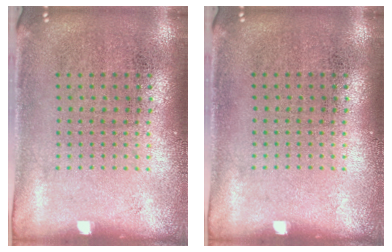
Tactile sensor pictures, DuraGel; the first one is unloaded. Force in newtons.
{"total": 0.0}